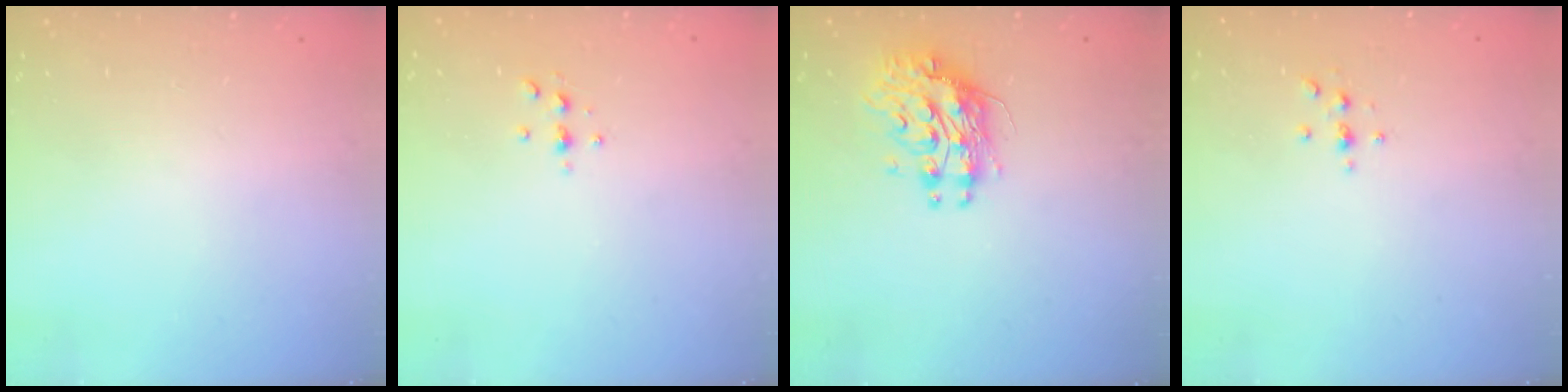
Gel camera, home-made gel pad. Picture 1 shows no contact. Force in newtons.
{"total": 3.0, "press": 3.0, "slide": 0.4}
{"total": 10.3, "press": 10.2, "slide": 1.0}
{"total": 2.3, "press": 2.2, "slide": 0.2}